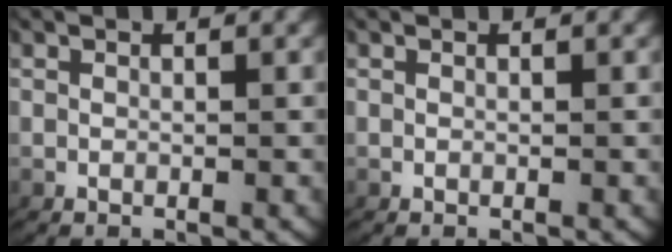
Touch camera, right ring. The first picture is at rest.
{"total": 0.0}